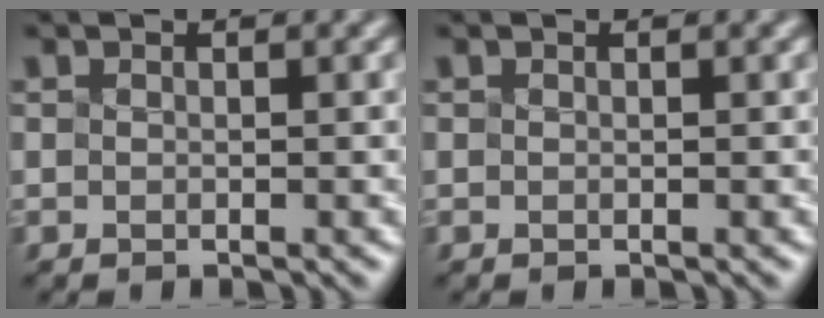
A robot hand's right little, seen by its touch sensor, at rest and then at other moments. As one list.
[{"total": 0.0}]